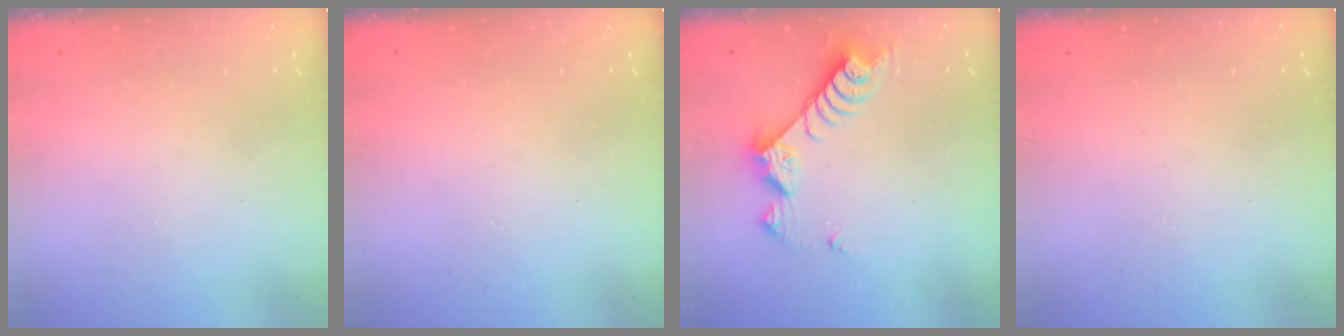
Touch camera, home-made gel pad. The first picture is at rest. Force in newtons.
{"total": 0.0}
{"total": 8.6, "press": 8.6, "slide": 0.2}
{"total": 0.0}